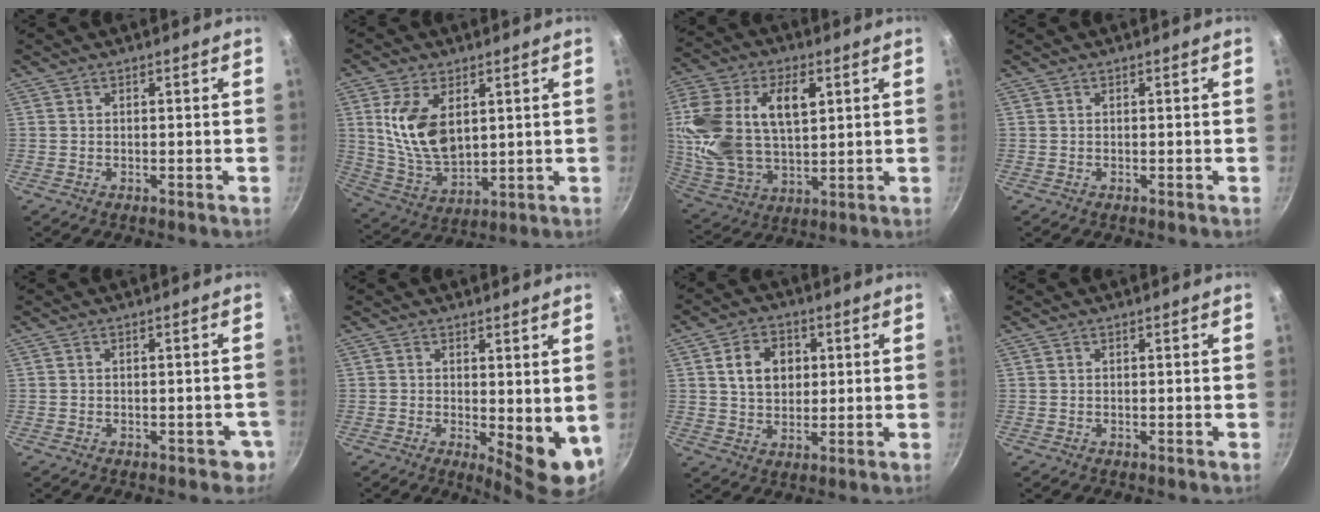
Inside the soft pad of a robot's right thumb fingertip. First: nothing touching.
{"total": 13.2, "force": [3.5, 7.7, 10.1], "torque": [-0.181, -0.028, 0.080]}
{"total": 20.9, "force": [4.9, 12.6, 15.8], "torque": [-0.306, -0.009, 0.095]}
{"total": 0.0}
{"total": 2.7, "force": [-1.2, 1.8, 1.5], "torque": [0.003, 0.021, -0.001]}
{"total": 7.8, "force": [0.2, 3.2, 7.1], "torque": [-0.082, -0.015, 0.009]}
{"total": 8.7, "force": [2.0, 6.6, 5.3], "torque": [-0.066, 0.004, 0.031]}
{"total": 0.0}